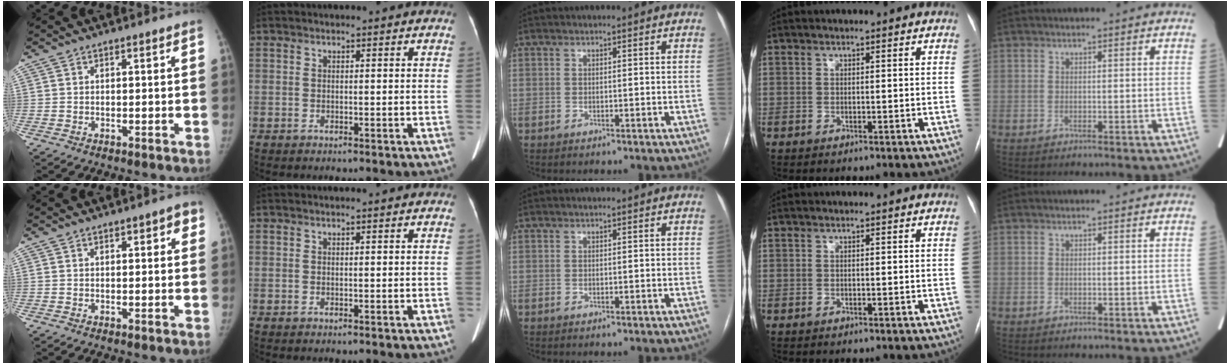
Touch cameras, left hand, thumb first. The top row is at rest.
{"thumb": {"total": 3.3, "force": [1.4, 1.4, 2.6], "torque": [-0.017, 0.000, 0.013]}}